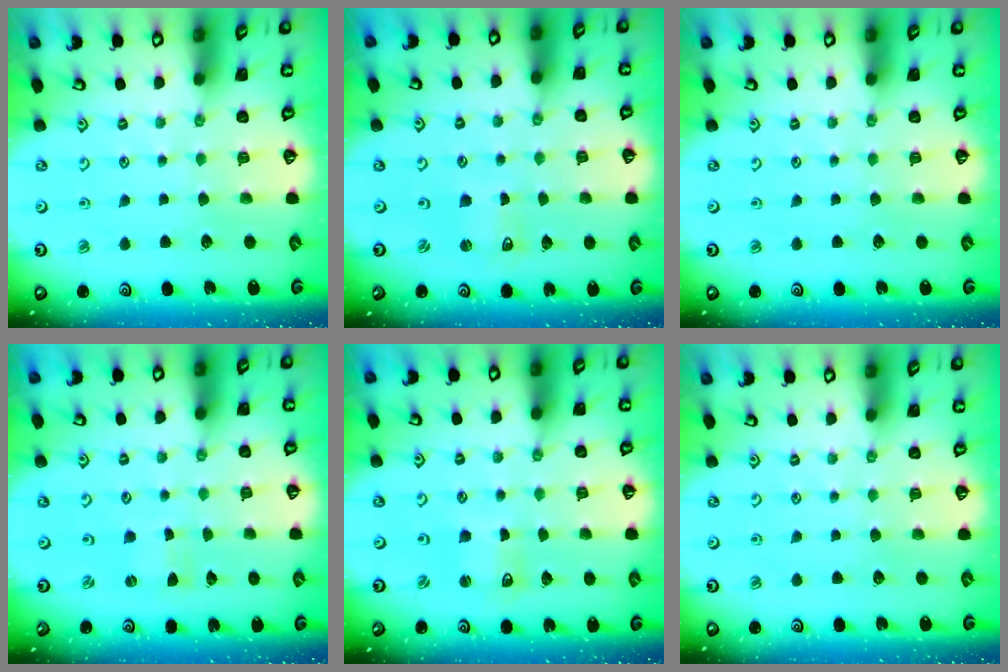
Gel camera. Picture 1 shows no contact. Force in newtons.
{"total": 0.6, "press": 0.6, "slide": 0.1}
{"total": 0.0}
{"total": 0.0}
{"total": 2.3, "press": 2.3, "slide": 0.3}
{"total": 0.0}